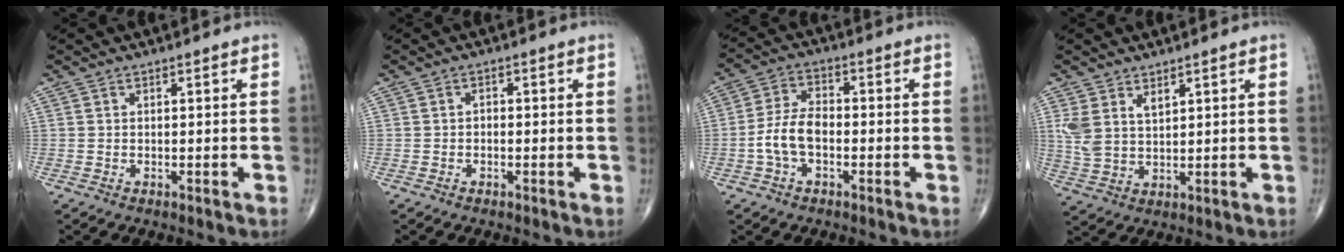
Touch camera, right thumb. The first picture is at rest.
{"total": 1.0, "force": [-0.2, 0.7, 0.7], "torque": [-0.006, 0.004, -0.007]}
{"total": 7.3, "force": [-1.8, 4.1, 5.8], "torque": [-0.117, 0.025, -0.041]}
{"total": 5.9, "force": [2.8, 3.3, 4.0], "torque": [-0.077, -0.010, 0.068]}